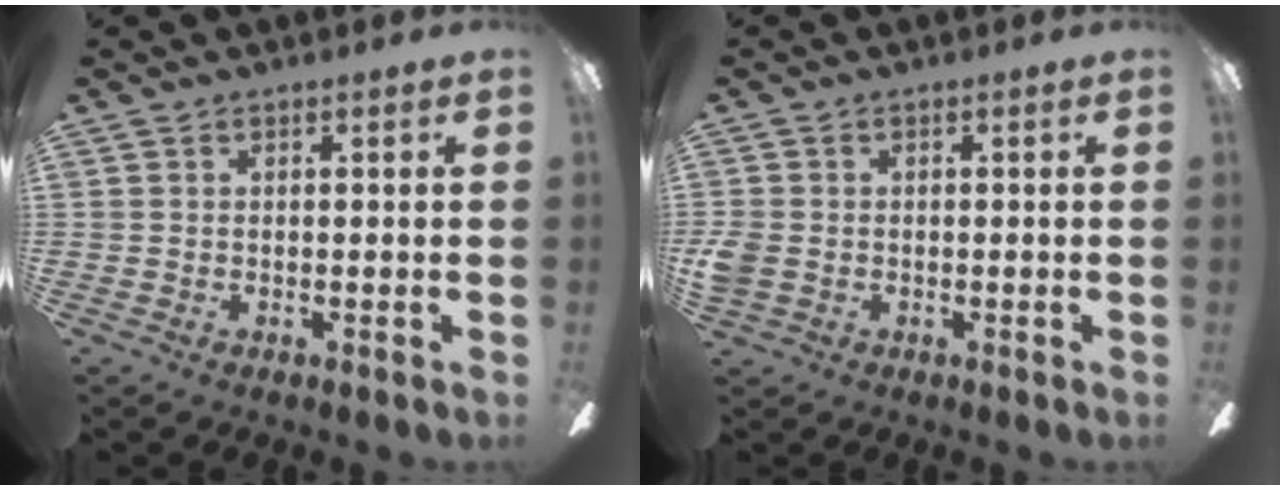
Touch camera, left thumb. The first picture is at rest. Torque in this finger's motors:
{"motor_torque": [-0.16, 0.20, -0.12, 0.10, 0.00]}